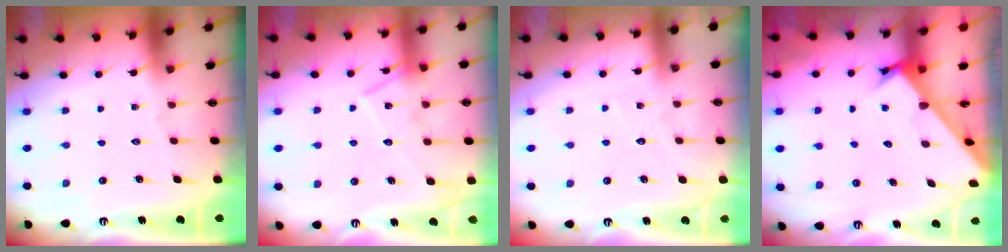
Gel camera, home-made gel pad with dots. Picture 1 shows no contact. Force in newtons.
{"total": 13.5, "press": 13.5, "slide": 1.0}
{"total": 3.4, "press": 3.4, "slide": 0.3}
{"total": 2.3, "press": 2.3, "slide": 0.1}